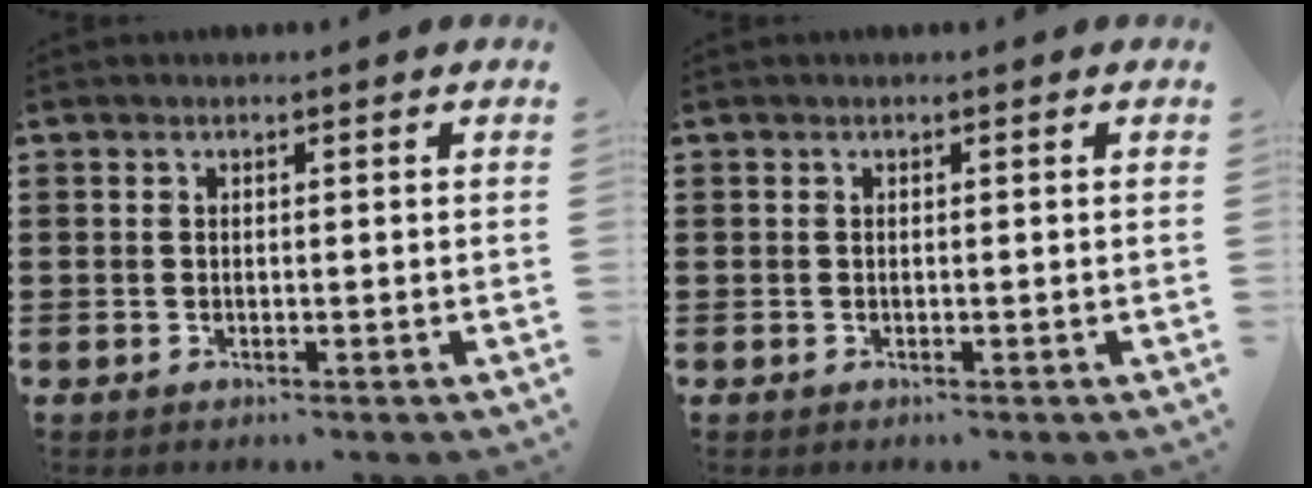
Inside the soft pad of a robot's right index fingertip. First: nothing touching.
{"total": 0.0}